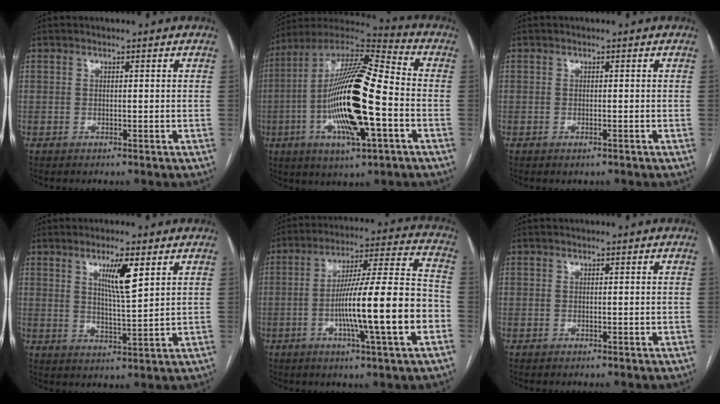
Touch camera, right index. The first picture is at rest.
{"total": 22.1, "force": [-4.2, 4.1, 21.3], "torque": [-0.419, -0.007, -0.076]}
{"total": 0.6, "force": [-0.4, 0.1, 0.4], "torque": [-0.007, -0.001, -0.005]}
{"total": 6.4, "force": [3.0, 0.3, 5.7], "torque": [-0.100, -0.009, 0.052]}
{"total": 17.9, "force": [-4.6, 0.3, 17.3], "torque": [-0.282, 0.008, -0.076]}
{"total": 0.0}